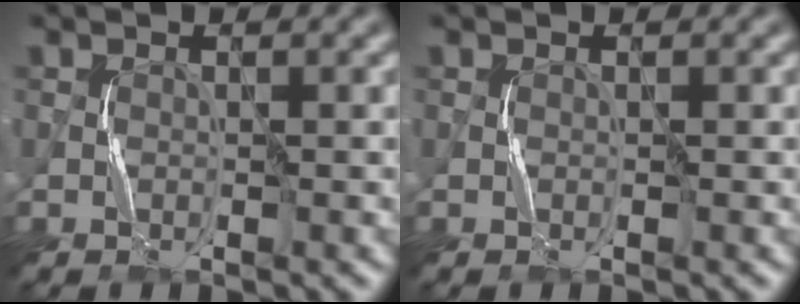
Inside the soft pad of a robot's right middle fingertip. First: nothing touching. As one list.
[{"total": 0.0}]